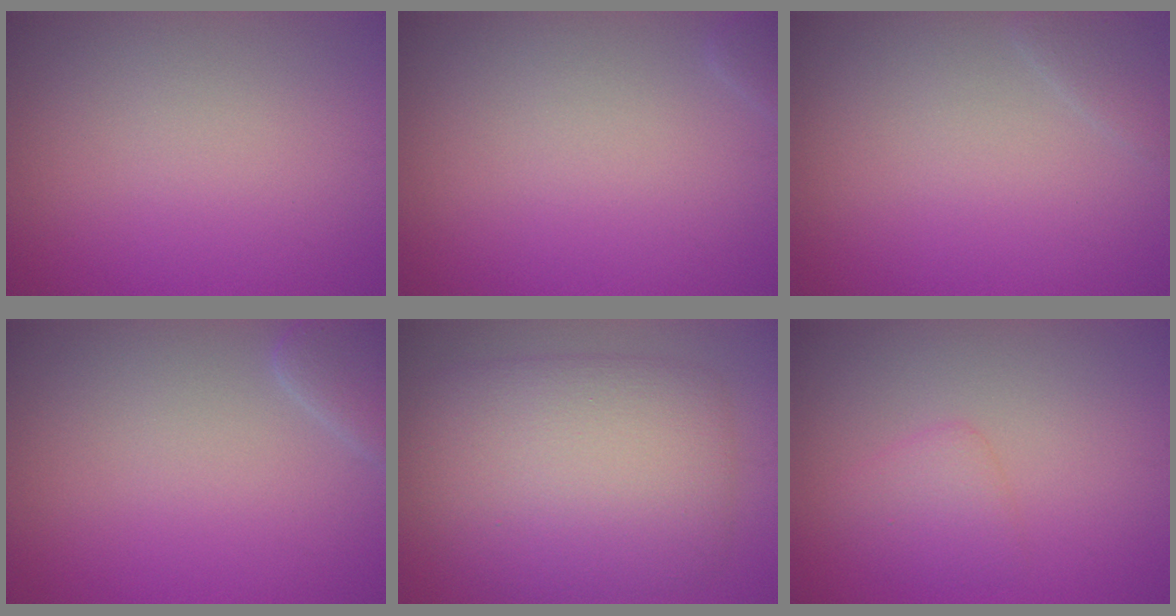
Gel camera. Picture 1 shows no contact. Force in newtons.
{"total": 0.7, "press": 0.7, "slide": 0.1}
{"total": 1.1, "press": 1.1, "slide": 0.0}
{"total": 2.6, "press": 2.6, "slide": 0.2}
{"total": 9.3, "press": 9.3, "slide": 0.2}
{"total": 1.9, "press": 1.9, "slide": 0.2}